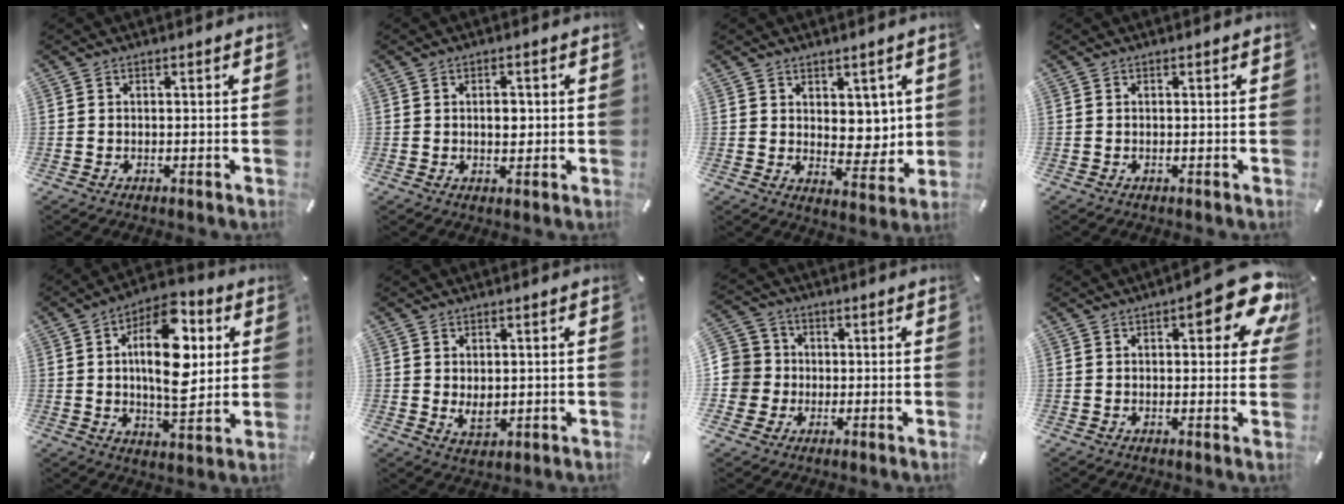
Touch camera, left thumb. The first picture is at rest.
{"total": 3.4, "force": [0.3, 2.1, 2.6], "torque": [-0.030, -0.004, -0.002]}
{"total": 7.0, "force": [3.5, 5.5, 2.5], "torque": [-0.010, -0.033, 0.064]}
{"total": 0.0}
{"total": 17.7, "force": [4.3, 8.7, 14.8], "torque": [-0.238, -0.015, 0.067]}
{"total": 3.8, "force": [0.7, 2.7, 2.7], "torque": [-0.056, -0.005, 0.009]}
{"total": 7.6, "force": [-0.1, 7.6, 0.2], "torque": [-0.025, 0.003, 0.000]}
{"total": 12.5, "force": [5.6, 4.7, 10.1], "torque": [-0.121, -0.032, 0.090]}